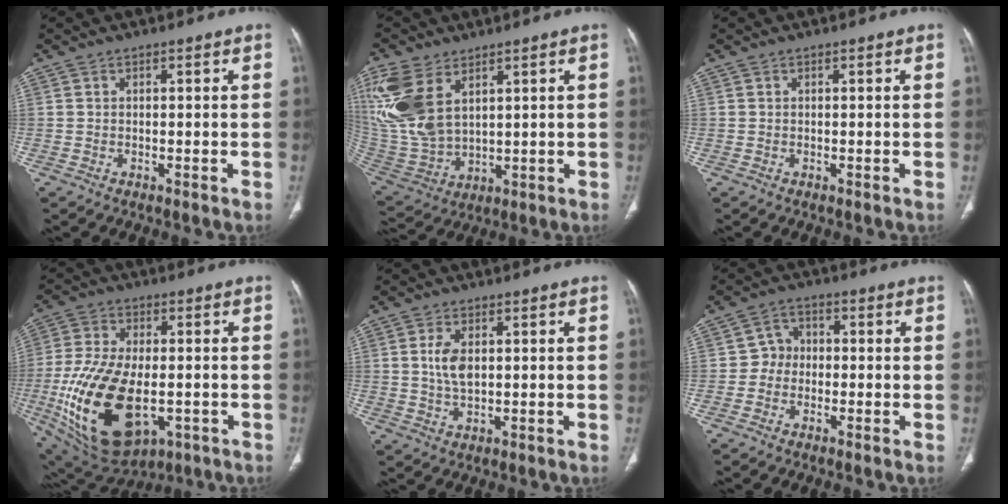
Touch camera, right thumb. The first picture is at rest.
{"total": 16.6, "force": [7.3, 9.6, 11.5], "torque": [-0.266, -0.022, 0.163]}
{"total": 0.0}
{"total": 22.8, "force": [-5.3, 12.4, 18.4], "torque": [-0.373, -0.012, -0.064]}
{"total": 4.9, "force": [0.9, 2.6, 4.0], "torque": [-0.082, -0.004, 0.020]}
{"total": 4.2, "force": [-1.0, 3.7, 1.7], "torque": [-0.007, 0.018, -0.031]}